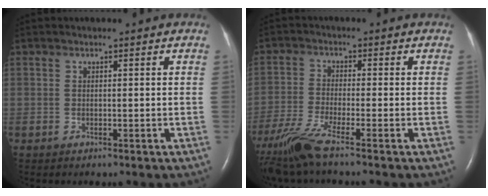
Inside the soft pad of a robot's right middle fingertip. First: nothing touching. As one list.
[{"total": 7.8, "force": [-5.9, -0.6, 5.0], "torque": [-0.111, -0.026, -0.115]}]